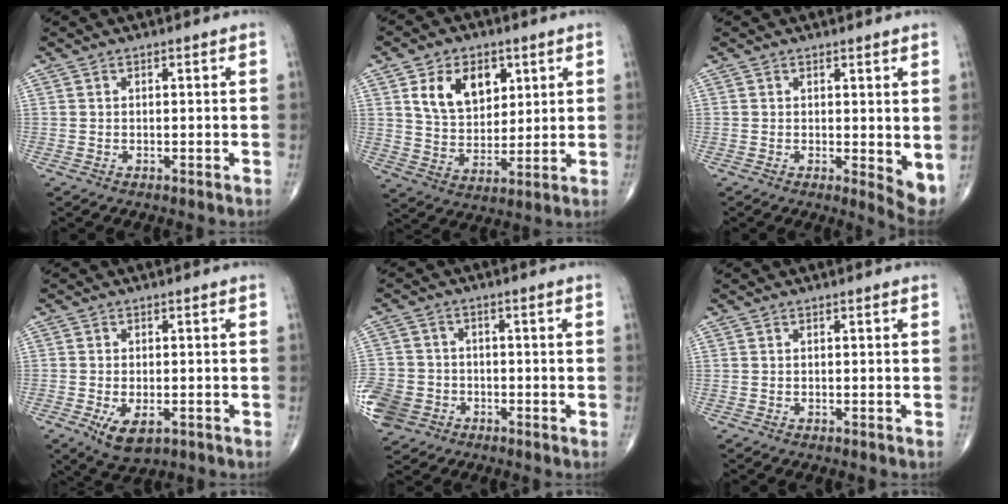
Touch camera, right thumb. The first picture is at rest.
{"total": 11.9, "force": [4.7, 8.0, 7.3], "torque": [-0.090, -0.022, 0.091]}
{"total": 4.5, "force": [0.7, 1.8, 4.1], "torque": [-0.052, -0.015, 0.012]}
{"total": 5.7, "force": [-2.0, 2.9, 4.5], "torque": [-0.076, -0.007, -0.024]}
{"total": 11.1, "force": [-4.3, 9.3, 4.3], "torque": [-0.116, 0.016, -0.075]}
{"total": 0.0}